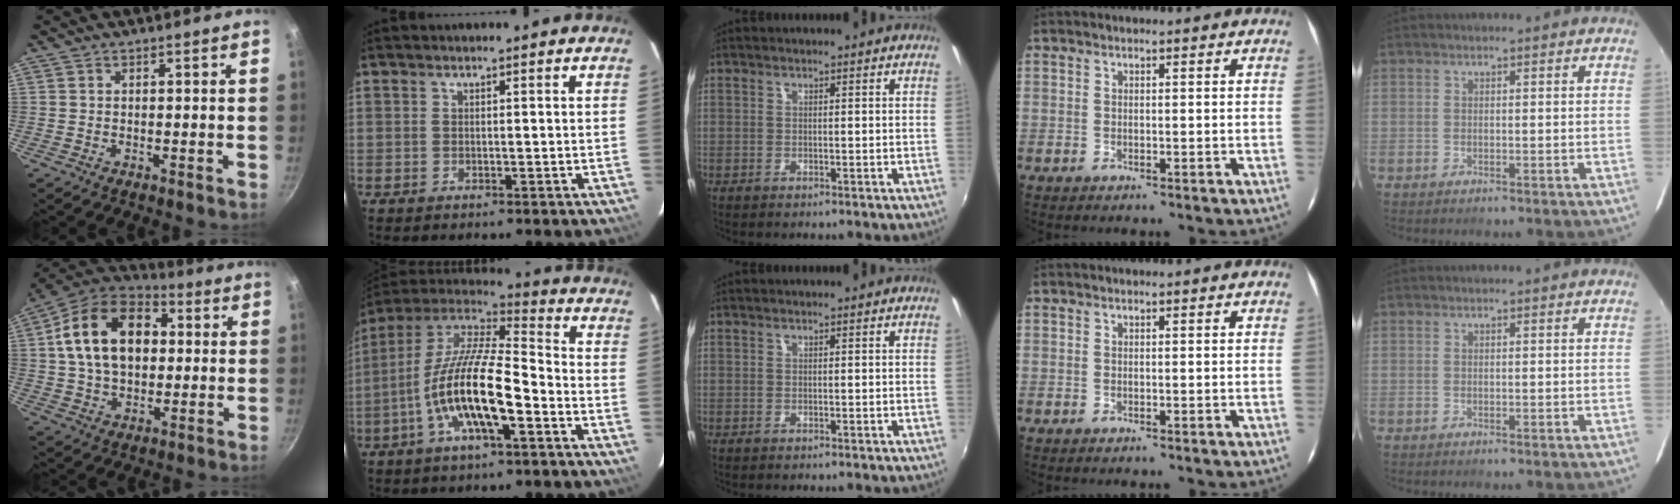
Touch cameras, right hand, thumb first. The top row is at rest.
{"thumb": {"total": 18.5, "force": [2.7, 12.5, 13.3], "torque": [-0.200, 0.027, 0.031]}, "index": {"total": 17.2, "force": [-6.4, 4.9, 15.2], "torque": [-0.290, -0.014, -0.125]}}